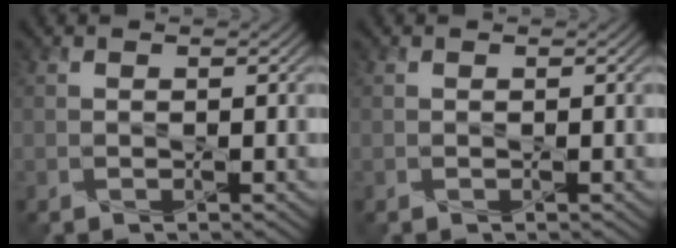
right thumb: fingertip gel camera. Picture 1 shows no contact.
{"total": 0.0}